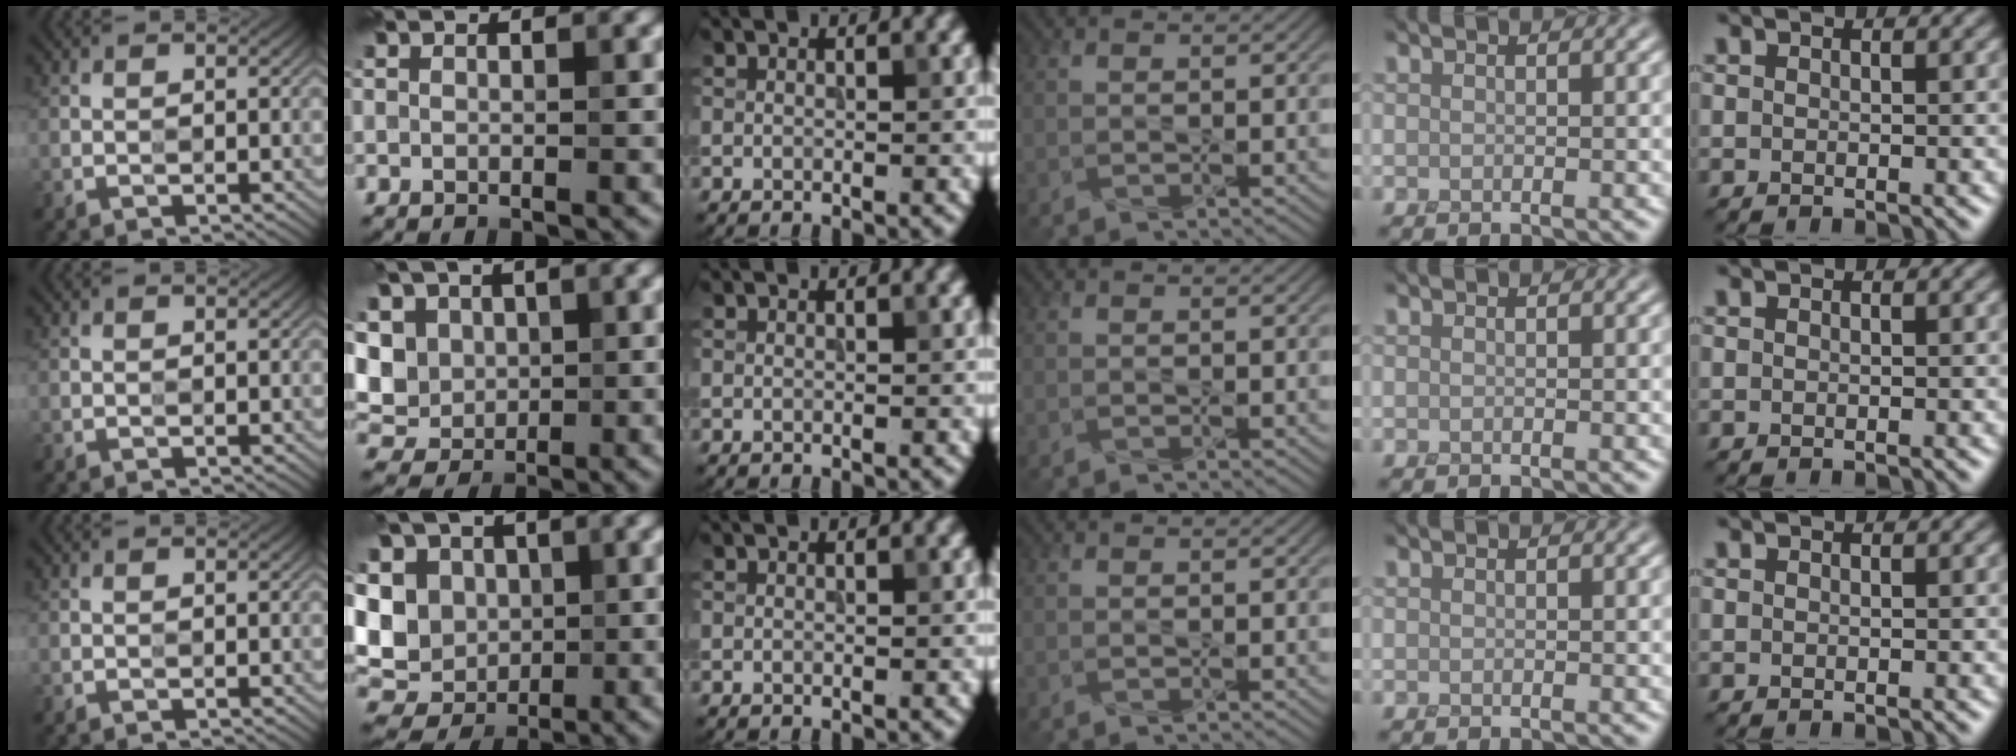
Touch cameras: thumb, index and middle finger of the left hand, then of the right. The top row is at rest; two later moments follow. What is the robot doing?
{"motion": "press", "object": "toy piano key"}